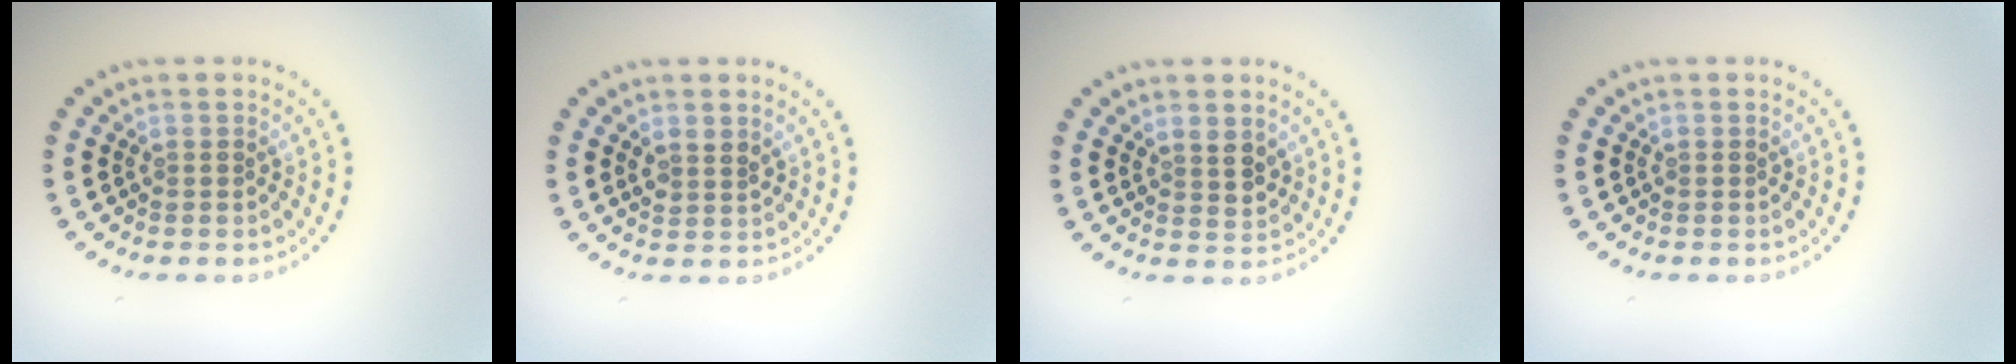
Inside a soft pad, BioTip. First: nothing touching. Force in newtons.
{"total": 1.5, "press": 1.2, "slide": 0.9}
{"total": 1.9, "press": 1.7, "slide": 0.9}
{"total": 0.0}